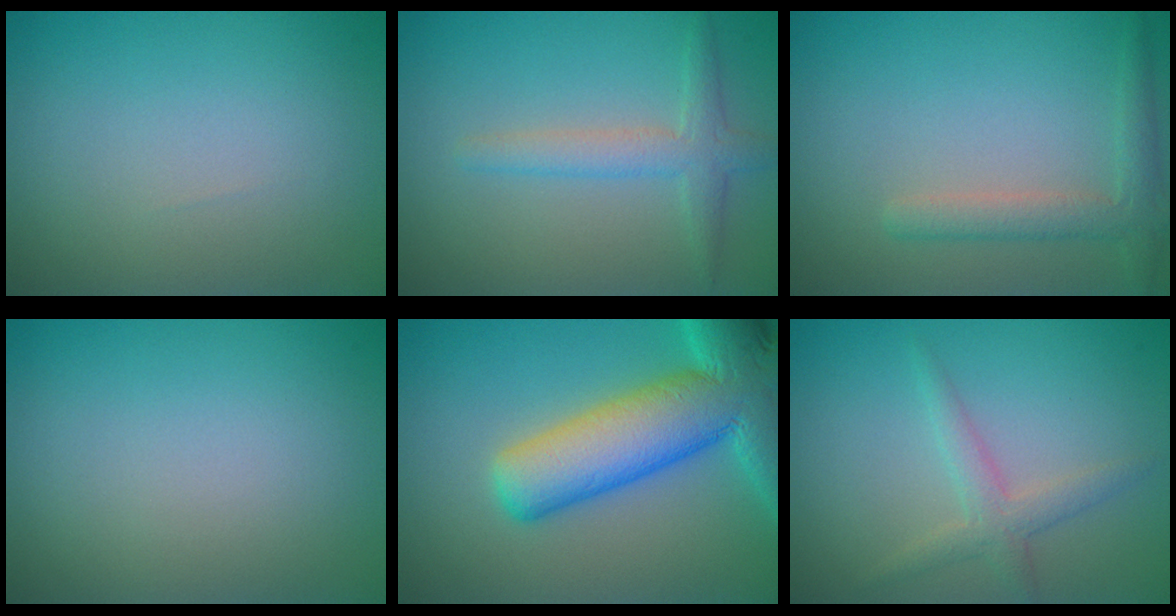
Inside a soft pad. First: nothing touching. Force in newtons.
{"total": 2.7, "press": 2.7, "slide": 0.1}
{"total": 2.6, "press": 2.5, "slide": 0.2}
{"total": 0.0}
{"total": 11.9, "press": 11.9, "slide": 0.7}
{"total": 2.2, "press": 2.1, "slide": 0.1}